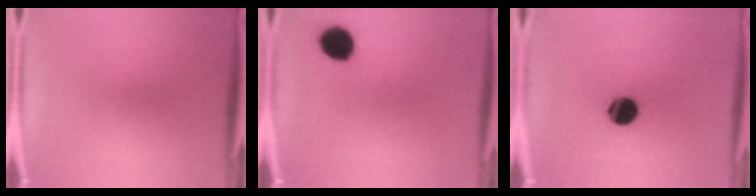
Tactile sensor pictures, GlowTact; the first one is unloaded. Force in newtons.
{"total": 6.9}
{"total": 11.5}